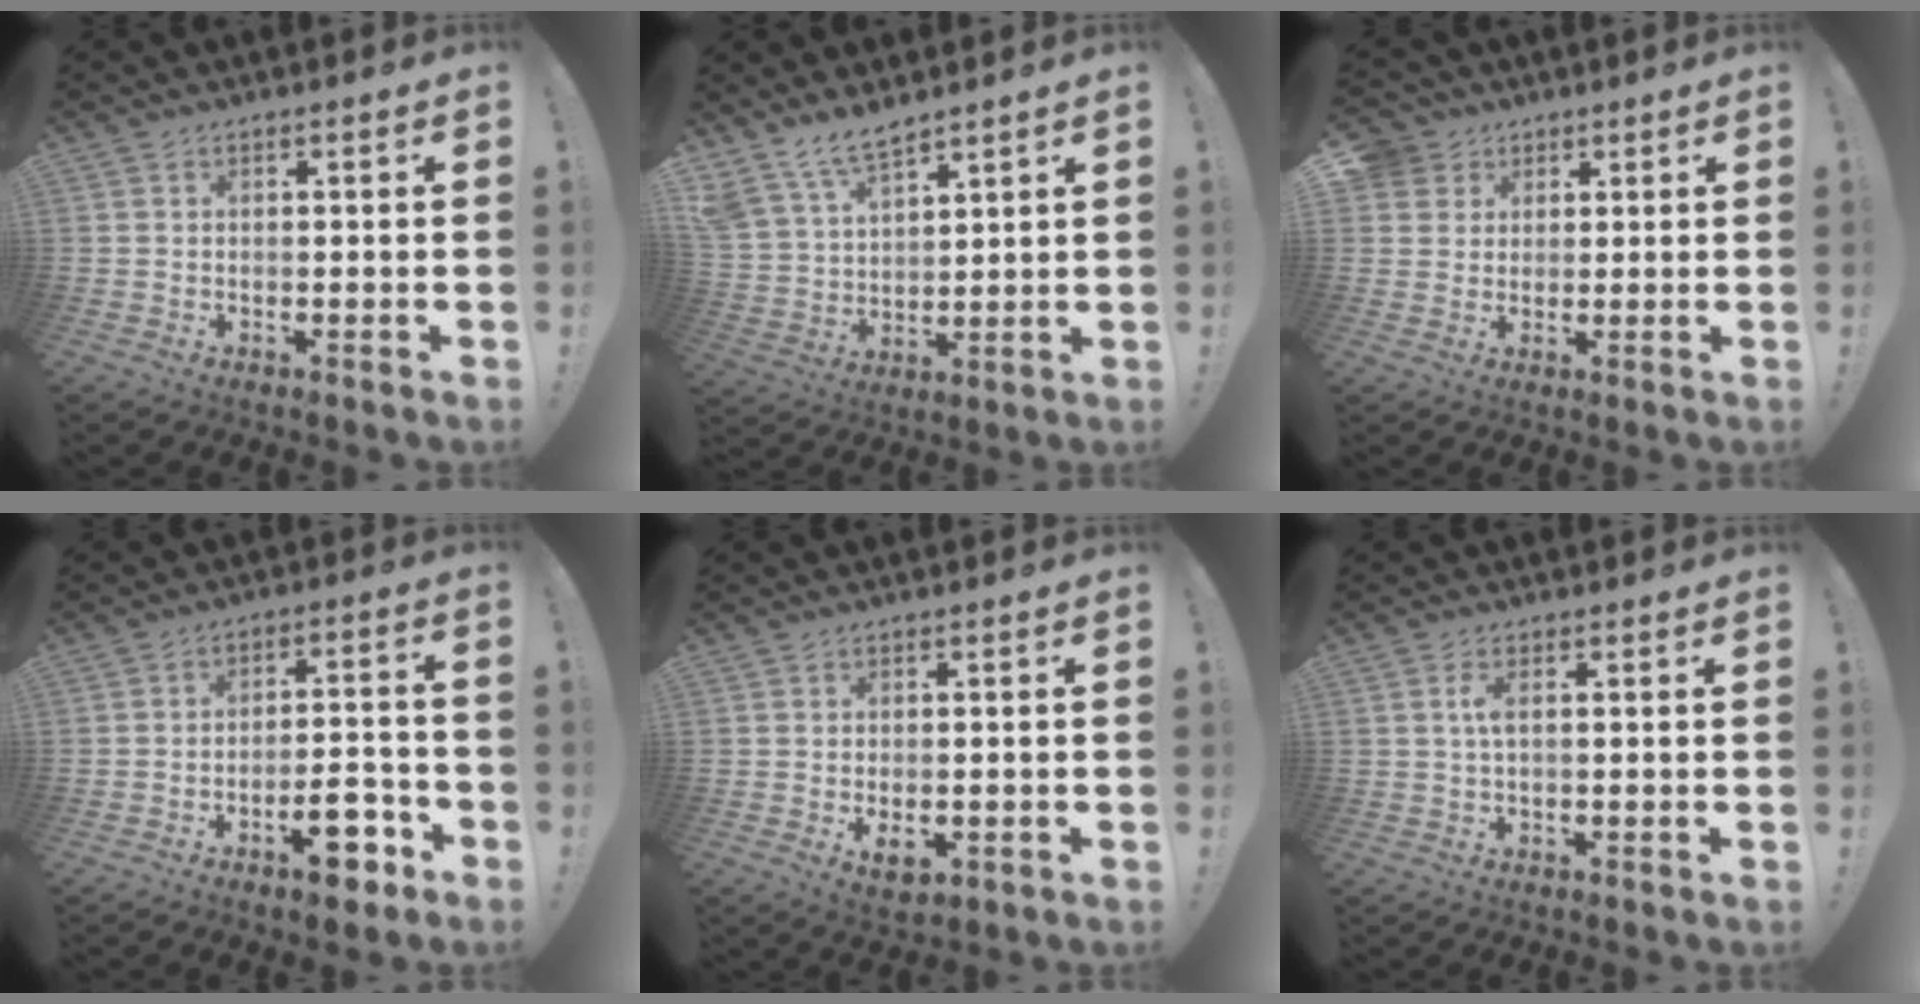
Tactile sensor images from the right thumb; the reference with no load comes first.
{"total": 9.8, "force": [8.6, 3.5, 3.4], "torque": [-0.078, -0.052, 0.168]}
{"total": 5.7, "force": [2.7, 4.9, 1.0], "torque": [-0.013, -0.013, 0.053]}
{"total": 10.7, "force": [-6.1, 4.2, 7.8], "torque": [-0.087, 0.044, -0.101]}
{"total": 3.6, "force": [-0.9, 1.9, 2.9], "torque": [-0.044, 0.000, -0.014]}
{"total": 2.7, "force": [0.3, 0.7, 2.6], "torque": [-0.045, 0.001, 0.001]}